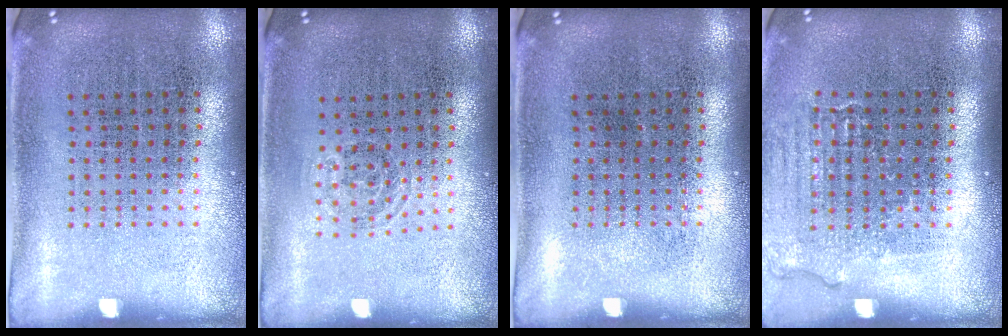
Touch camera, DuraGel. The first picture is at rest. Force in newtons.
{"total": 0.8, "press": 0.6, "slide": 0.6}
{"total": 0.0}
{"total": 1.0, "press": 1.0, "slide": 0.3}